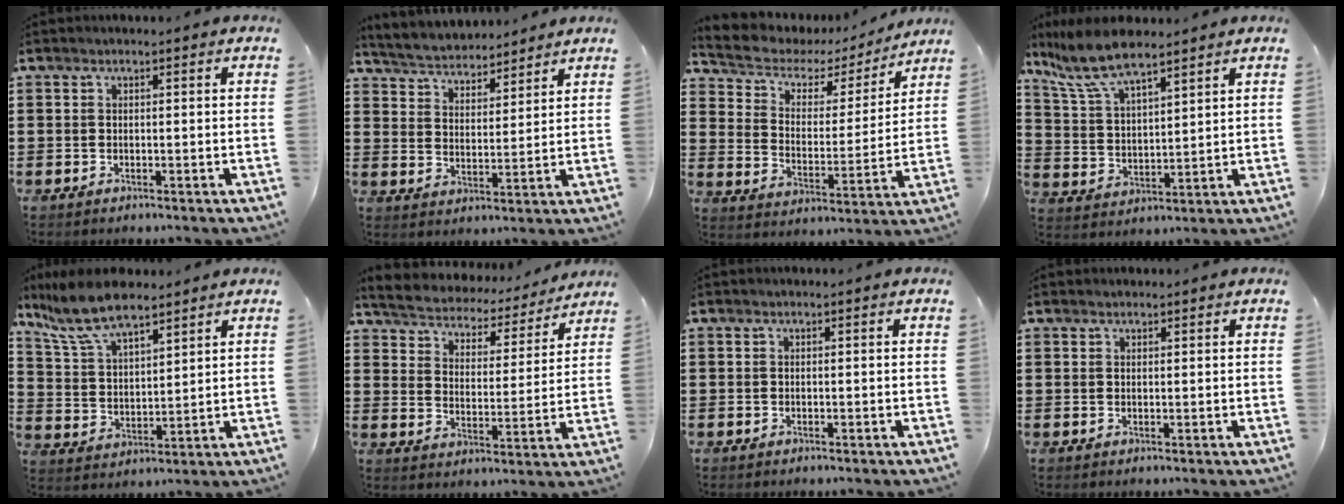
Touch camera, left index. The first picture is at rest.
{"total": 4.0, "force": [4.0, 0.5, 0.0], "torque": [-0.021, -0.027, 0.067]}
{"total": 4.3, "force": [3.3, 2.6, 1.0], "torque": [-0.047, -0.021, 0.049]}
{"total": 8.6, "force": [7.1, 2.0, 4.5], "torque": [-0.112, -0.018, 0.129]}
{"total": 9.4, "force": [7.7, 2.6, 4.7], "torque": [-0.118, -0.016, 0.142]}
{"total": 3.8, "force": [3.8, 0.5, 0.0], "torque": [-0.026, -0.032, 0.057]}
{"total": 0.0}
{"total": 0.9, "force": [0.9, 0.2, 0.1], "torque": [-0.003, 0.000, 0.018]}